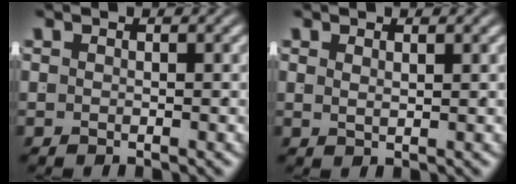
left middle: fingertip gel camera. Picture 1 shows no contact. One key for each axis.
{"total": 1.3, "fx": 0.7, "fy": -1.1, "fz": 0.2, "tx": 0.006, "ty": -0.007, "tz": 0.022}